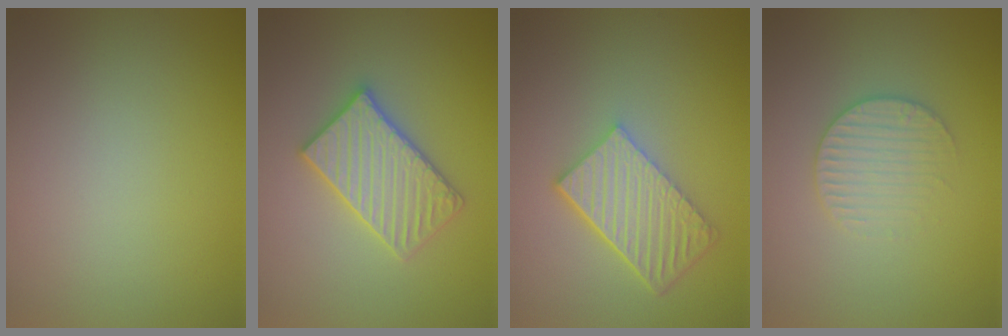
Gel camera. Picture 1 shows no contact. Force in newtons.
{"total": 4.1, "press": 4.0, "slide": 0.7}
{"total": 6.0, "press": 4.2, "slide": 4.3}
{"total": 2.8, "press": 2.7, "slide": 0.6}